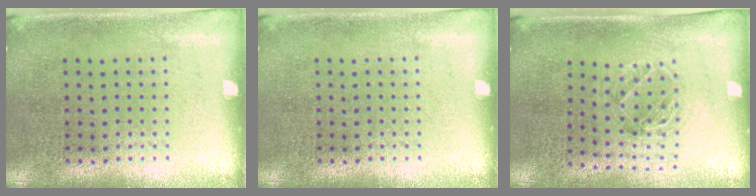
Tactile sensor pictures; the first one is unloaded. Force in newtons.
{"total": 0.0}
{"total": 1.1, "press": 1.1, "slide": 0.2}